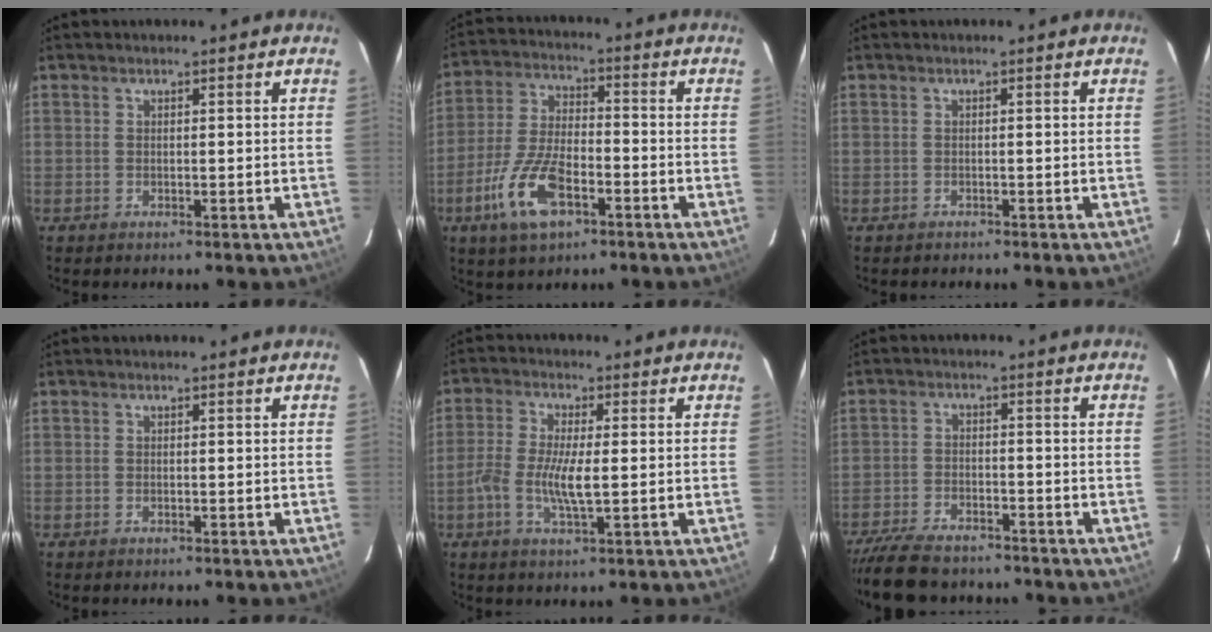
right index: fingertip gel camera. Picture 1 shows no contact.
{"total": 12.6, "force": [-6.2, 5.2, 9.6], "torque": [-0.211, -0.007, -0.115]}
{"total": 0.6, "force": [-0.6, 0.2, -0.1], "torque": [0.001, 0.004, -0.009]}
{"total": 0.0}
{"total": 7.1, "force": [-1.2, 1.8, 6.7], "torque": [-0.141, -0.001, -0.028]}
{"total": 12.3, "force": [-10.5, 4.1, 5.0], "torque": [-0.122, -0.017, -0.171]}